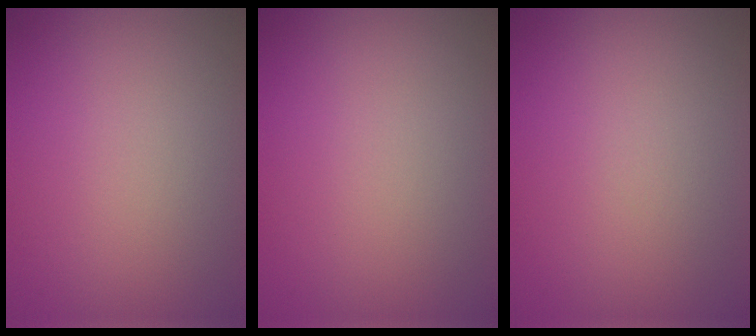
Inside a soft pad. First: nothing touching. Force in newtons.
{"total": 0.0}
{"total": 0.0}